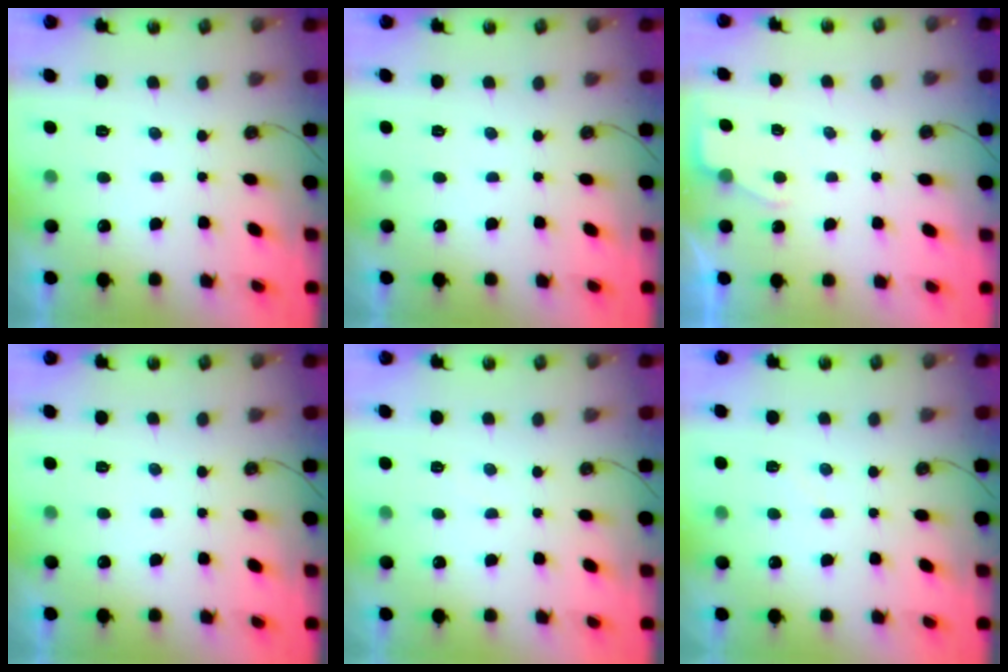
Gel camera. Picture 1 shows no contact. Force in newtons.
{"total": 0.0}
{"total": 2.4, "press": 2.4, "slide": 0.4}
{"total": 0.0}
{"total": 2.8, "press": 2.7, "slide": 0.5}
{"total": 2.5, "press": 2.5, "slide": 0.3}